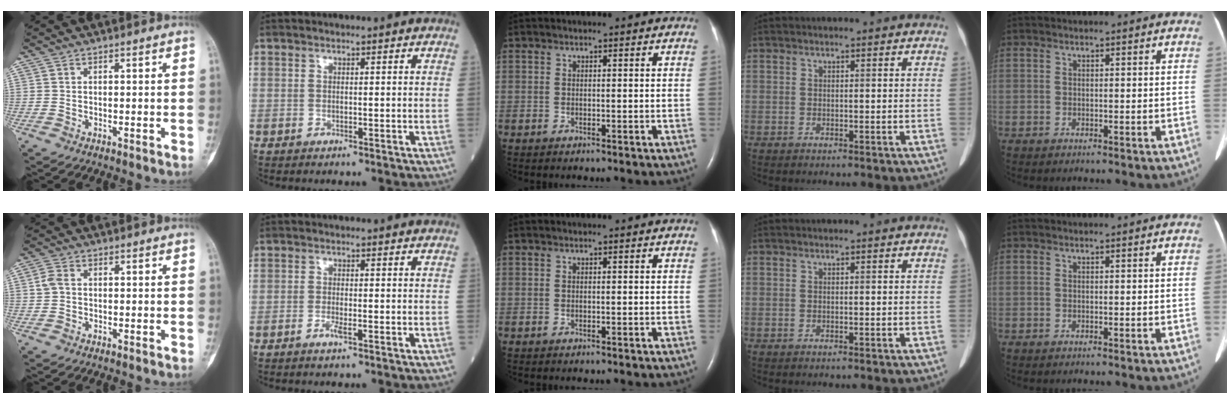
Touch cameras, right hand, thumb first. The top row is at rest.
{"thumb": {"total": 2.5, "force": [0.2, 1.9, 1.7], "torque": [-0.040, 0.007, 0.002]}, "index": {"total": 1.7, "force": [-0.9, 0.1, 1.4], "torque": [-0.031, -0.002, -0.018]}}